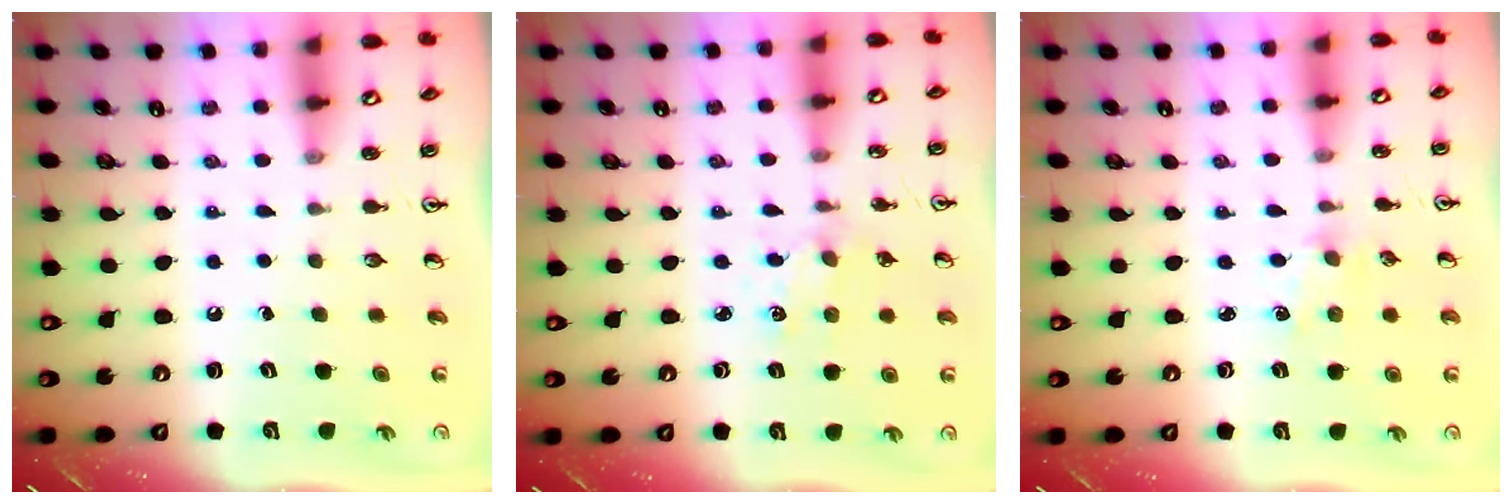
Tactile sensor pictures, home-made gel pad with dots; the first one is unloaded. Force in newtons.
{"total": 1.8, "press": 1.8, "slide": 0.2}
{"total": 2.2, "press": 2.1, "slide": 0.3}